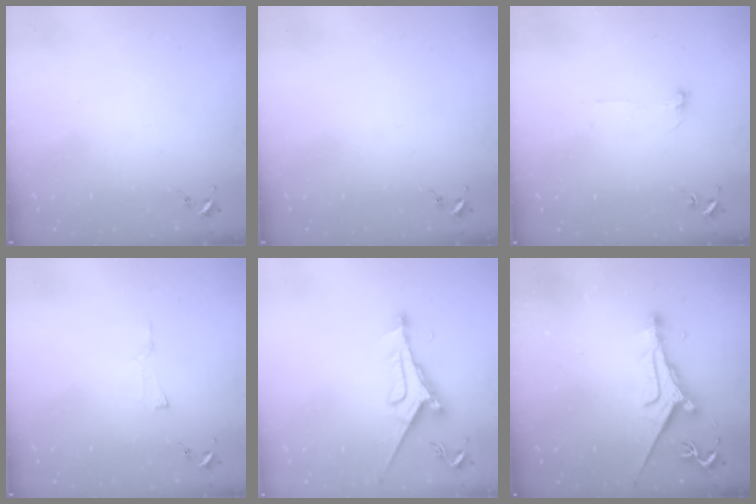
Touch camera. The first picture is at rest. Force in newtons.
{"total": 0.0}
{"total": 4.1, "press": 4.1, "slide": 0.4}
{"total": 4.1, "press": 4.1, "slide": 0.4}
{"total": 9.4, "press": 9.4, "slide": 0.7}
{"total": 10.2, "press": 10.1, "slide": 0.8}